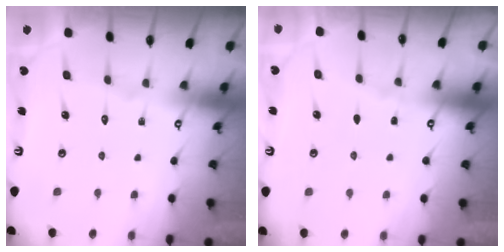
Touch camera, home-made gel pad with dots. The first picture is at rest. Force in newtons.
{"total": 2.4, "press": 2.4, "slide": 0.5}